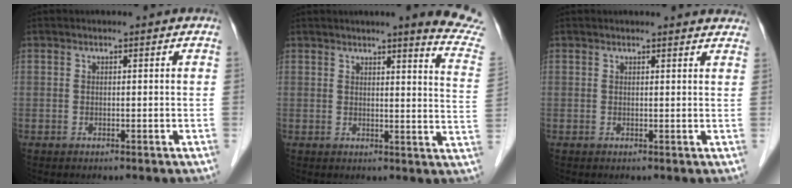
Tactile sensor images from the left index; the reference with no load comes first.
{"total": 11.4, "force": [10.3, -1.0, 4.8], "torque": [-0.046, -0.071, 0.090]}
{"total": 6.4, "force": [6.2, 1.0, 1.4], "torque": [-0.006, 0.003, 0.047]}